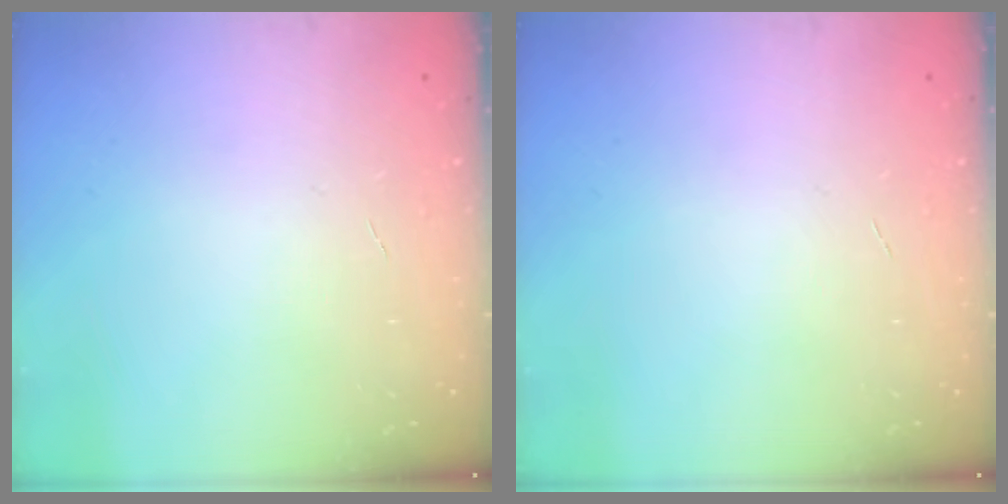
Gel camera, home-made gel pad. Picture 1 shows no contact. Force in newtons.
{"total": 0.0}